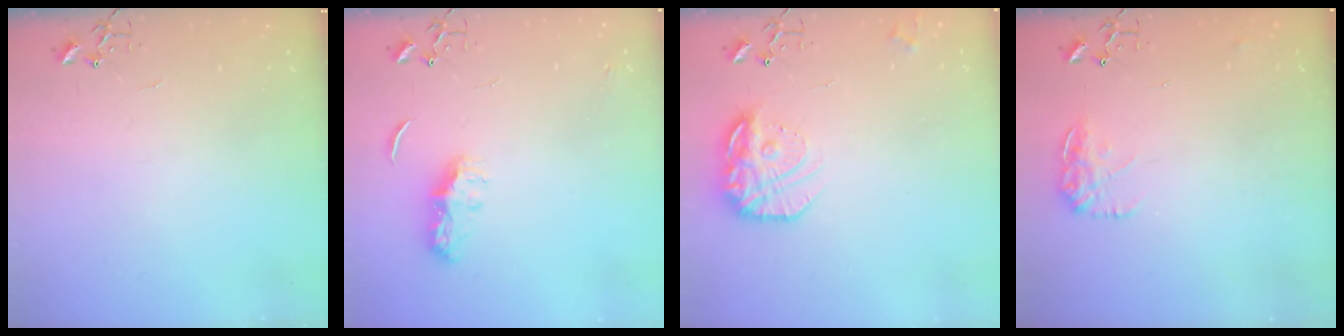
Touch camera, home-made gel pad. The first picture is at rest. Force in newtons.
{"total": 8.1, "press": 8.1, "slide": 0.6}
{"total": 17.1, "press": 17.0, "slide": 1.2}
{"total": 10.8, "press": 10.7, "slide": 0.6}